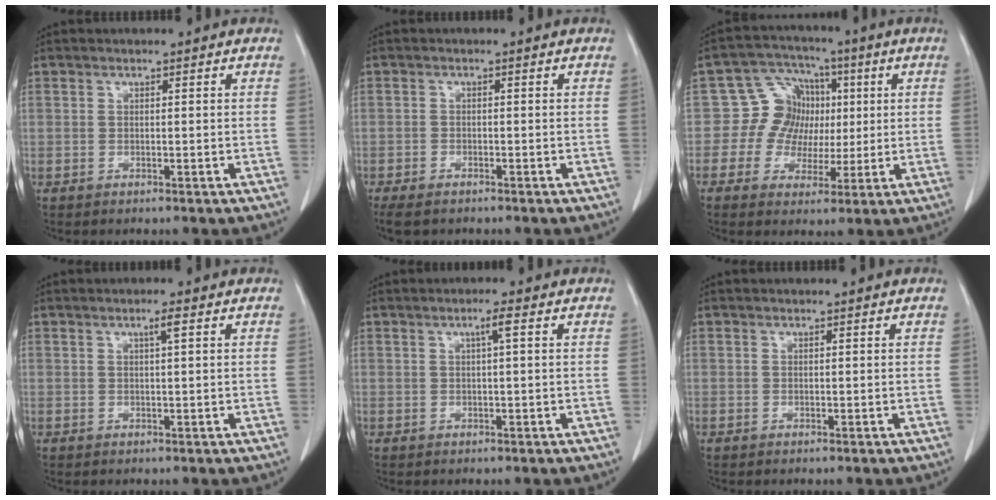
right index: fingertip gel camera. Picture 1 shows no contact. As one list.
[{"total": 6.0, "force": [-4.3, 2.9, 3.0], "torque": [-0.056, -0.009, -0.066]}, {"total": 8.9, "force": [0.6, 8.2, 3.4], "torque": [-0.057, 0.039, 0.015]}, {"total": 1.9, "force": [0.9, 0.2, 1.7], "torque": [-0.033, 0.001, 0.016]}, {"total": 2.2, "force": [0.8, 0.2, 2.0], "torque": [-0.038, 0.004, 0.015]}, {"total": 0.0}]